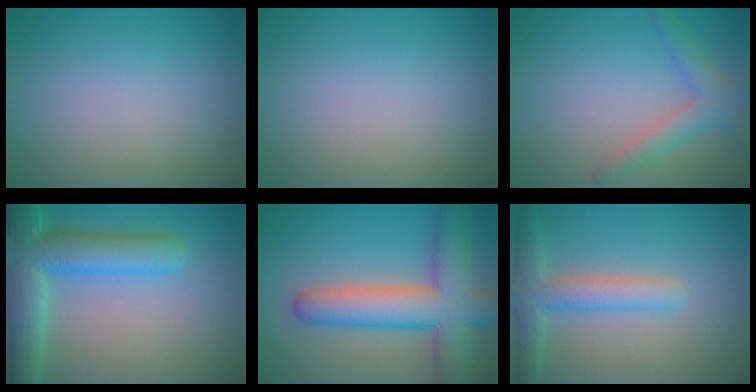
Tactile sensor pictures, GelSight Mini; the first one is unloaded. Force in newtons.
{"total": 0.0}
{"total": 2.9, "press": 2.9, "slide": 0.1}
{"total": 8.2, "press": 8.2, "slide": 0.5}
{"total": 9.5, "press": 9.5, "slide": 0.8}
{"total": 3.9, "press": 3.9, "slide": 0.4}